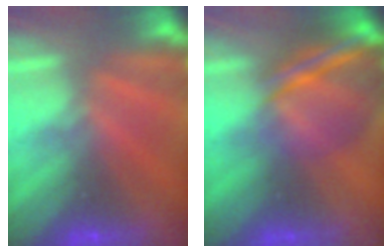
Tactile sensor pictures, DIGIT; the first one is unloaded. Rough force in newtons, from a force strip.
{"total": 8.5}